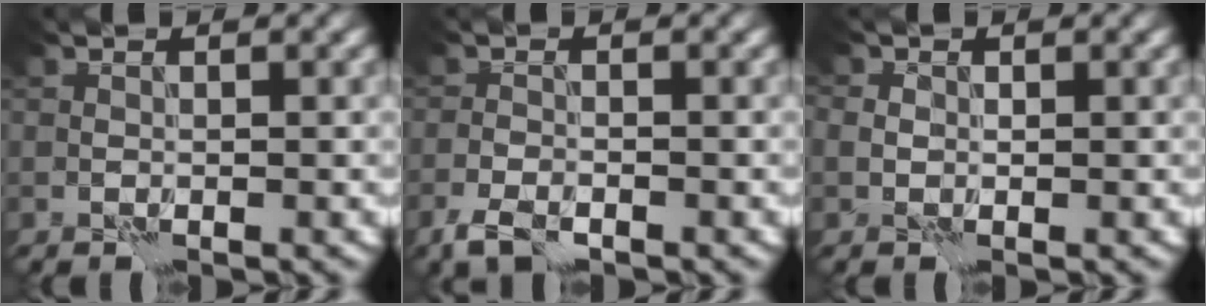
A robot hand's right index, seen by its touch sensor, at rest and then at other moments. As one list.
[{"total": 2.4, "force": [-1.6, 1.1, 1.5], "torque": [-0.035, -0.003, -0.038]}, {"total": 0.7, "force": [0.1, 0.7, 0.1], "torque": [-0.001, 0.004, -0.002]}]